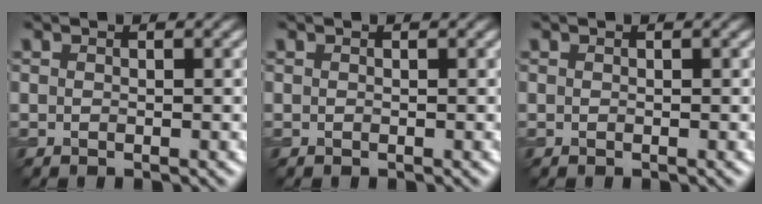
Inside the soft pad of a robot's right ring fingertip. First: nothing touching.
{"total": 0.0}
{"total": 0.0}